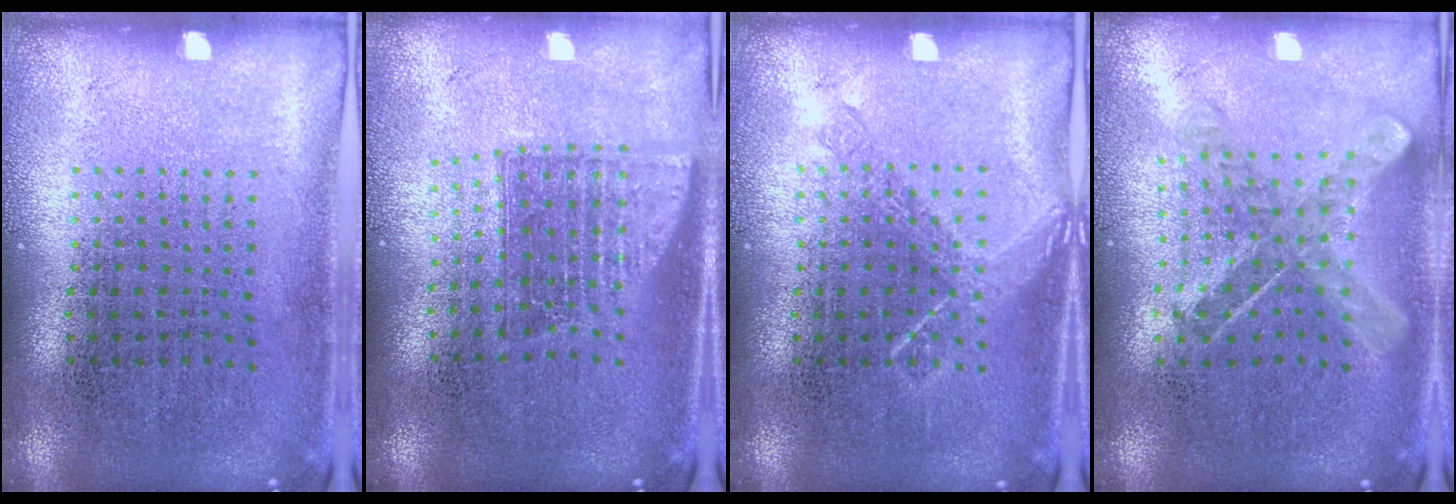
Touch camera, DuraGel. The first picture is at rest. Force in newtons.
{"total": 1.5, "press": 1.2, "slide": 1.0}
{"total": 1.0, "press": 0.9, "slide": 0.2}
{"total": 0.8, "press": 0.8, "slide": 0.2}